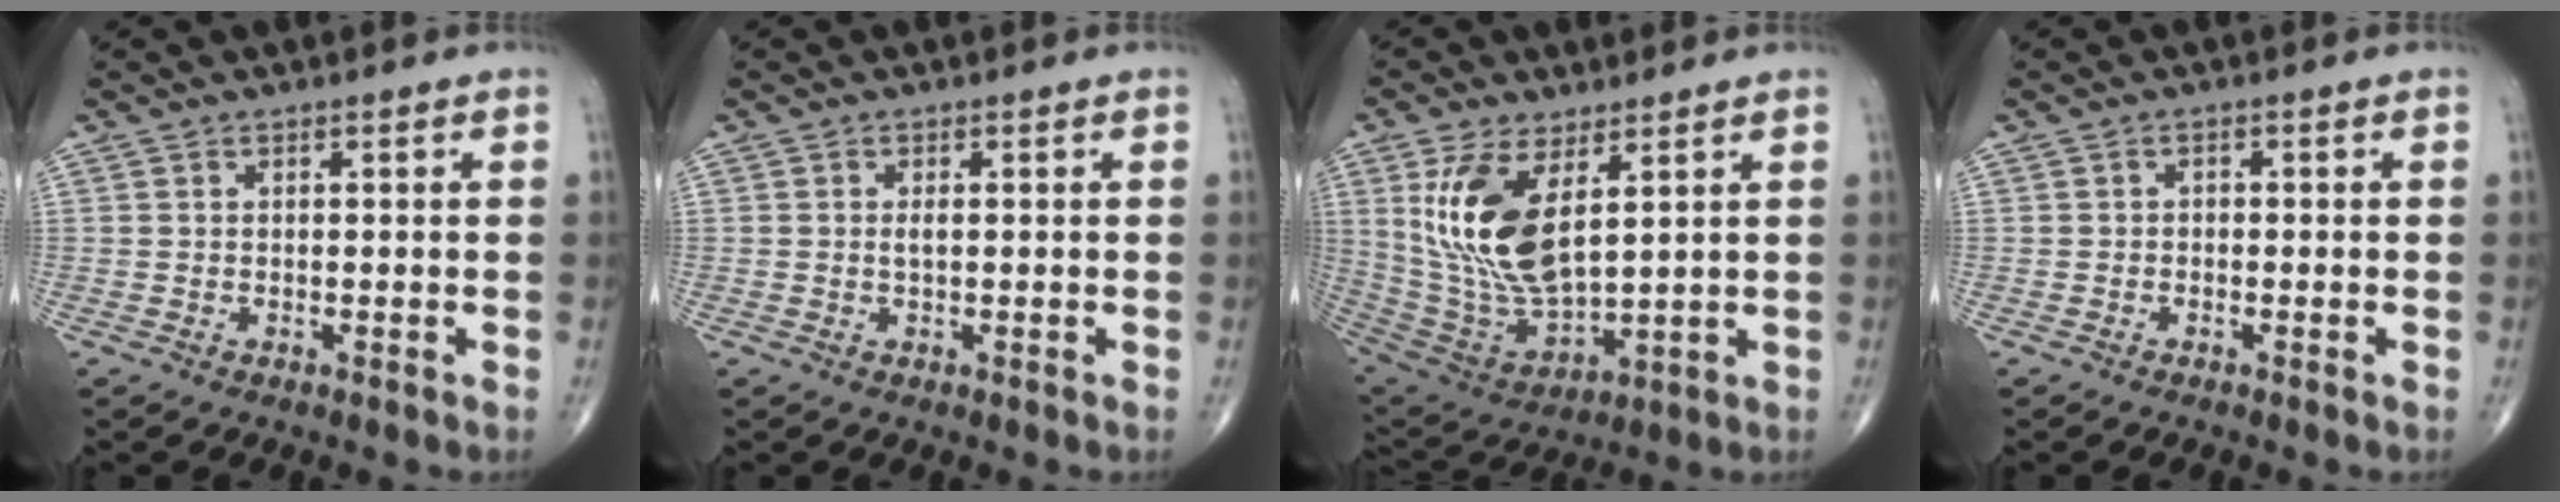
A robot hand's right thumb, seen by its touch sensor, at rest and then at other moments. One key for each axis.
{"total": 1.2, "fx": 0.1, "fy": 0.5, "fz": 1.1, "tx": -0.021, "ty": -0.002, "tz": 0.003}
{"total": 15.5, "fx": 4.7, "fy": 6.9, "fz": 13.1, "tx": -0.261, "ty": -0.026, "tz": 0.111}
{"total": 0.6, "fx": -0.2, "fy": 0.5, "fz": 0.3, "tx": 0.002, "ty": 0.003, "tz": -0.008}